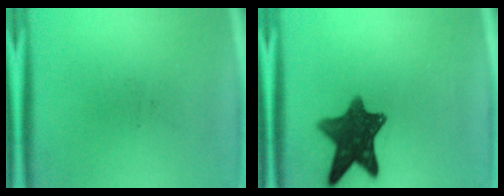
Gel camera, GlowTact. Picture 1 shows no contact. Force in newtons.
{"total": 10.9}